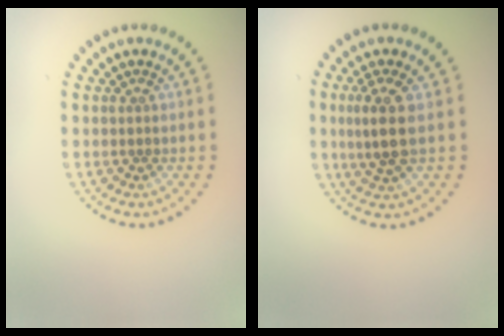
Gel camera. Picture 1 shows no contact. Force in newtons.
{"total": 3.0, "press": 2.7, "slide": 1.2}